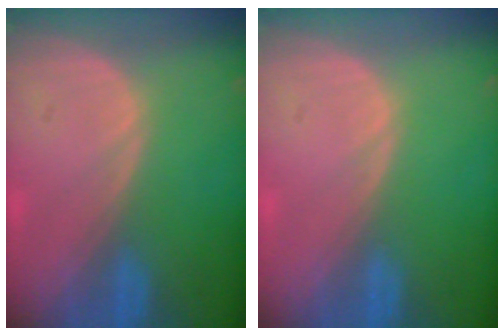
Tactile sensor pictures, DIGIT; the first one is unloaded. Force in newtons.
{"total": 0.0}